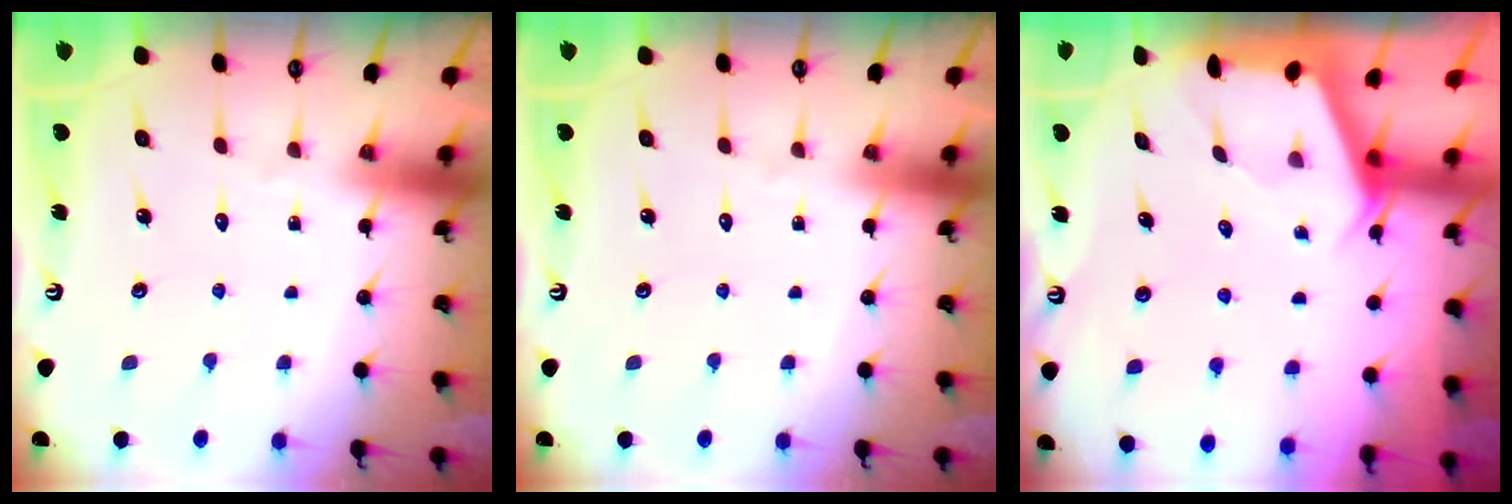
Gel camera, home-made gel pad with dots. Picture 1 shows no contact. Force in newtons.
{"total": 0.0}
{"total": 2.0, "press": 2.0, "slide": 0.3}